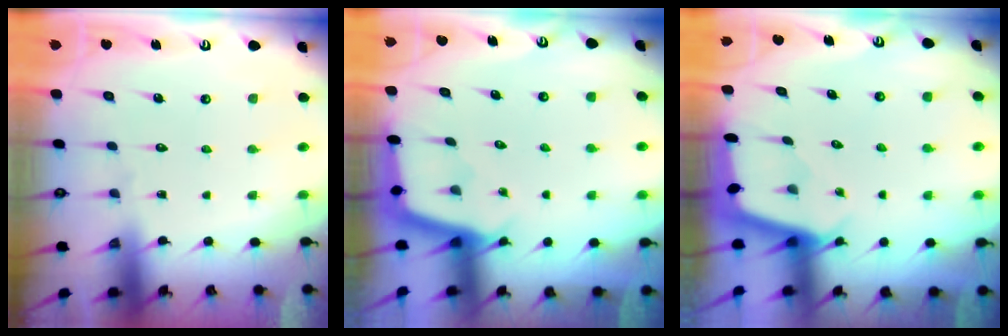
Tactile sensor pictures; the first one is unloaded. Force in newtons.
{"total": 2.5, "press": 2.5, "slide": 0.2}
{"total": 1.6, "press": 1.6, "slide": 0.1}